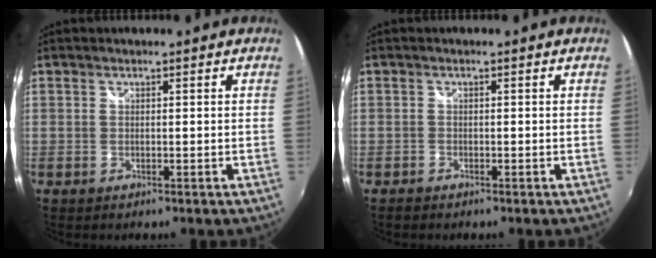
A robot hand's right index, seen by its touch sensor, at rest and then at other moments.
{"total": 1.3, "force": [-1.1, 0.6, 0.2], "torque": [-0.008, -0.002, -0.021]}